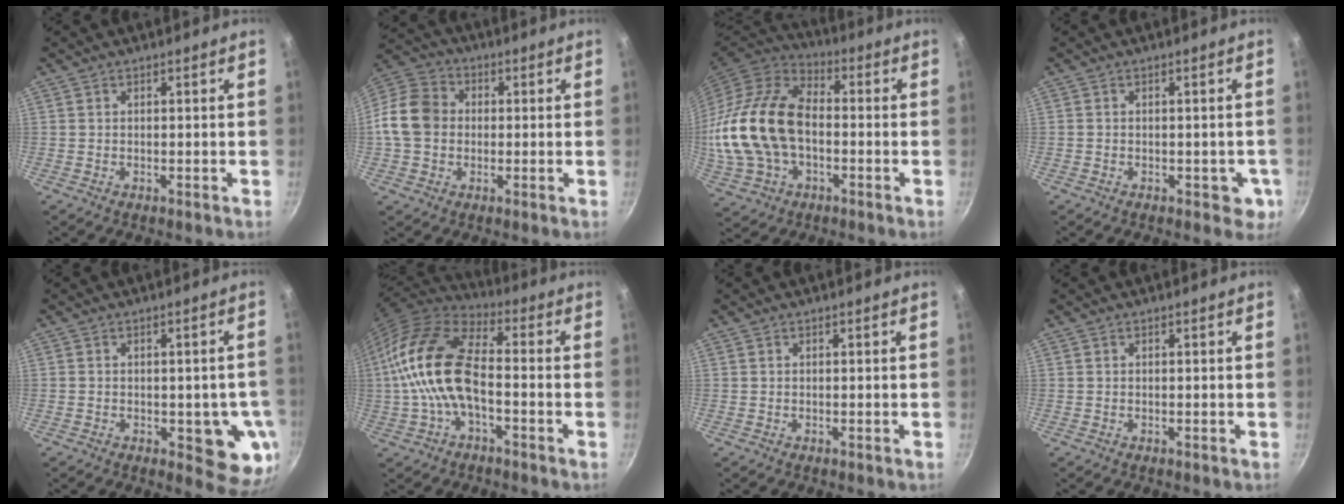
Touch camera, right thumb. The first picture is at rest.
{"total": 11.1, "force": [-0.3, 9.2, 6.2], "torque": [-0.090, 0.020, -0.026]}
{"total": 22.0, "force": [-1.7, 14.4, 16.6], "torque": [-0.327, 0.035, -0.031]}
{"total": 3.8, "force": [-1.1, 2.6, 2.6], "torque": [-0.010, 0.004, -0.011]}
{"total": 8.9, "force": [-1.9, 4.4, 7.6], "torque": [-0.050, -0.010, -0.023]}
{"total": 16.1, "force": [-2.2, 8.3, 13.6], "torque": [-0.252, 0.035, -0.056]}
{"total": 0.0}
{"total": 0.0}